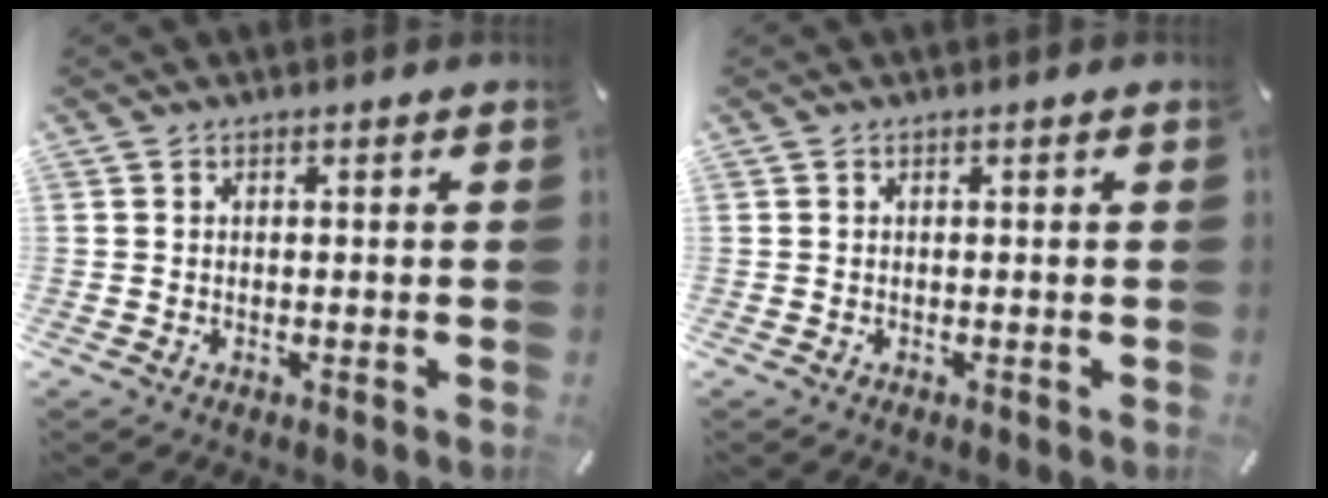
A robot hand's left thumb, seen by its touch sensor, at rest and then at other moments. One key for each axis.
{"total": 0.0}